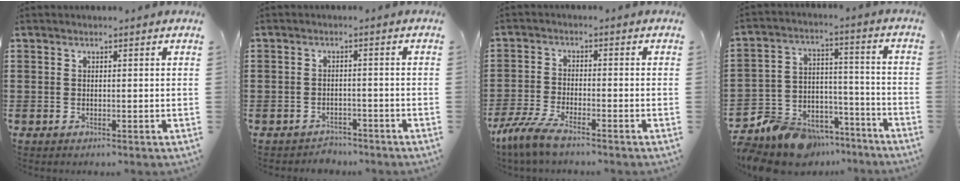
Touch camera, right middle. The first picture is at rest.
{"total": 2.5, "force": [-2.3, 0.7, -0.4], "torque": [-0.001, 0.003, -0.055]}
{"total": 5.3, "force": [-4.5, 0.8, 2.7], "torque": [-0.081, -0.011, -0.095]}
{"total": 9.6, "force": [-8.9, 3.4, 1.0], "torque": [-0.031, 0.029, -0.173]}